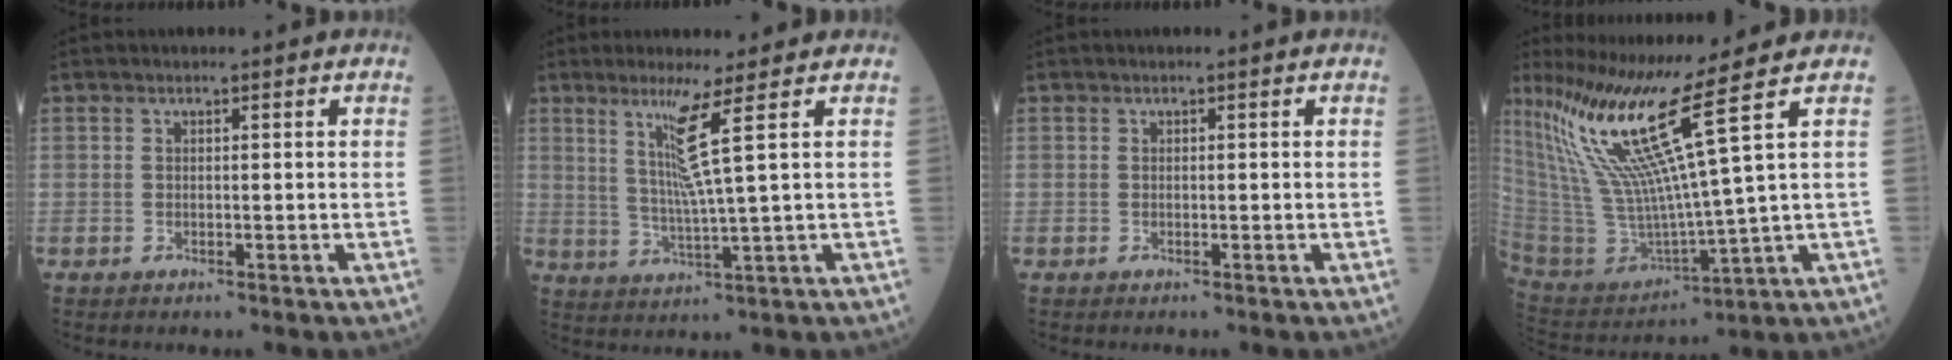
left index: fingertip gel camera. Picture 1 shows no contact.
{"total": 6.1, "force": [2.7, -2.0, 5.1], "torque": [-0.099, -0.018, 0.058]}
{"total": 0.0}
{"total": 15.9, "force": [9.0, -2.8, 12.8], "torque": [-0.245, -0.015, 0.173]}